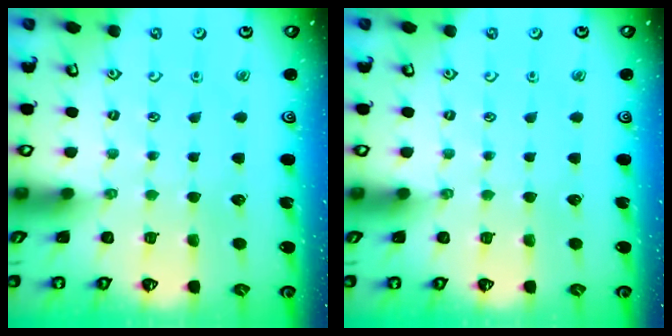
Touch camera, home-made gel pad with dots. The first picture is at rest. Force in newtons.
{"total": 0.0}